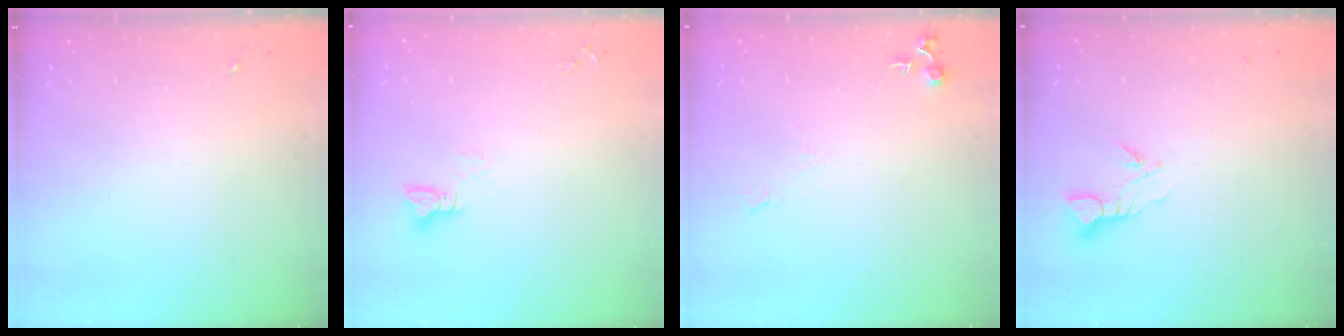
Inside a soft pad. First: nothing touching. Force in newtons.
{"total": 3.8, "press": 3.8, "slide": 0.5}
{"total": 6.8, "press": 6.8, "slide": 0.9}
{"total": 3.7, "press": 3.7, "slide": 0.1}